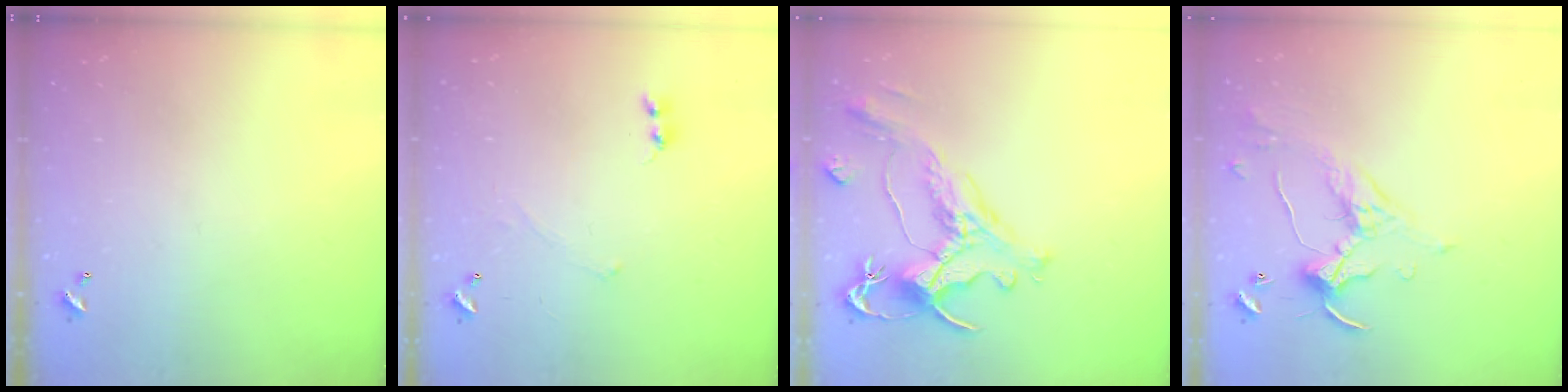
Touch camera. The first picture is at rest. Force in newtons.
{"total": 0.7, "press": 0.4, "slide": 0.5}
{"total": 1.8, "press": 1.2, "slide": 1.3}
{"total": 1.7, "press": 1.5, "slide": 0.8}